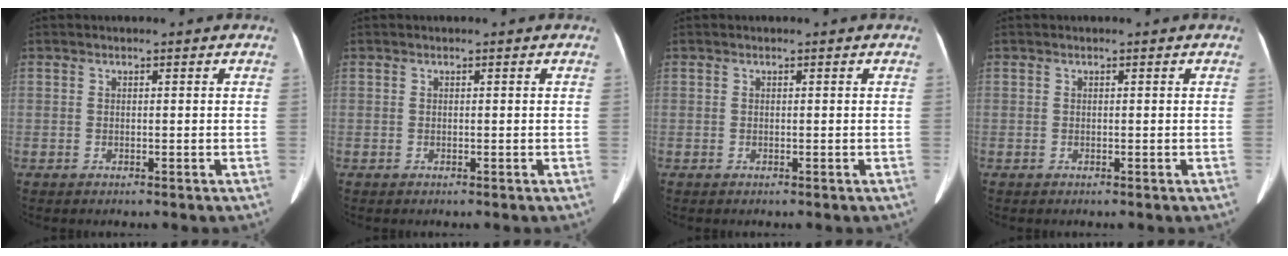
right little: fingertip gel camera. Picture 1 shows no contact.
{"total": 0.0}
{"total": 0.0}
{"total": 0.0}